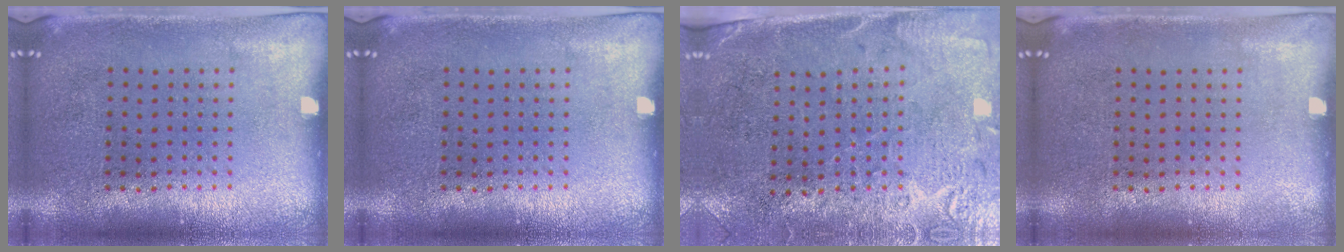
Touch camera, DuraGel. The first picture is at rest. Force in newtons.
{"total": 0.0}
{"total": 2.8, "press": 2.5, "slide": 1.3}
{"total": 0.0}